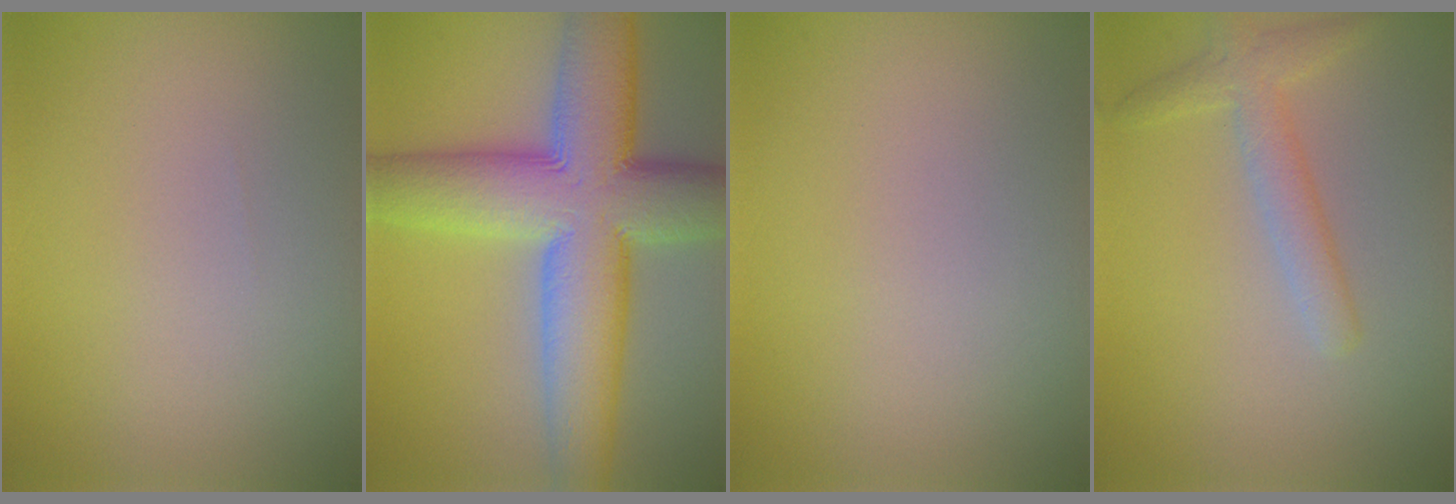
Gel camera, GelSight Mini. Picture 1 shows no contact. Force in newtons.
{"total": 12.7, "press": 12.7, "slide": 0.4}
{"total": 0.0}
{"total": 2.5, "press": 2.5, "slide": 0.1}